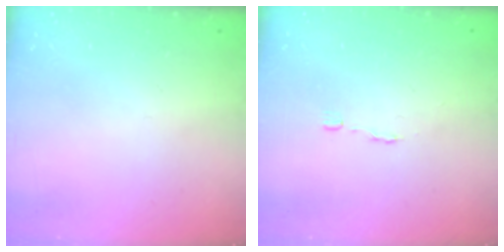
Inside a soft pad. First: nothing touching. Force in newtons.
{"total": 1.8, "press": 1.8, "slide": 0.1}